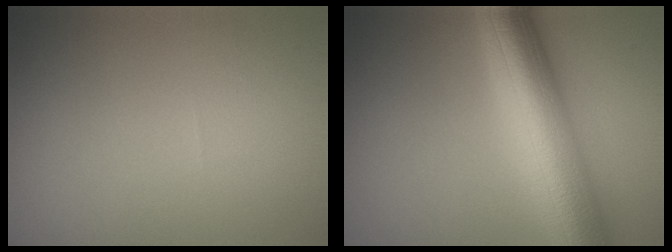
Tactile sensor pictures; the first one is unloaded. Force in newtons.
{"total": 10.2, "press": 10.2, "slide": 0.4}